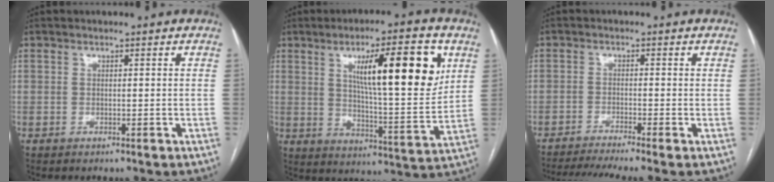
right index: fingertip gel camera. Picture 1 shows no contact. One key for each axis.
{"total": 17.0, "fx": 6.3, "fy": 2.6, "fz": 15.6, "tx": -0.232, "ty": -0.001, "tz": 0.099}
{"total": 8.1, "fx": -6.7, "fy": -1.1, "fz": 4.4, "tx": -0.061, "ty": -0.014, "tz": -0.107}